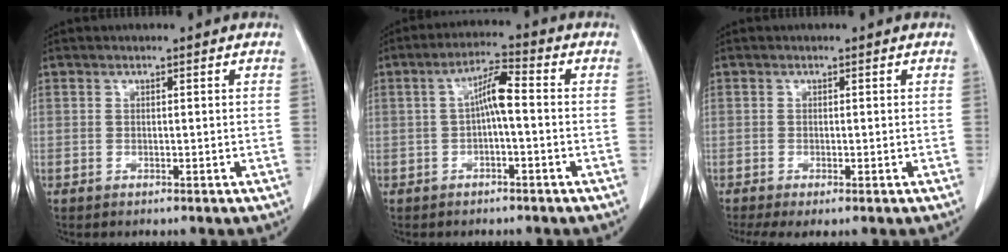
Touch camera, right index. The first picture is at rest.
{"total": 5.4, "force": [-0.3, 1.0, 5.3], "torque": [-0.100, 0.021, -0.007]}
{"total": 2.7, "force": [-1.5, 0.9, 2.1], "torque": [-0.043, -0.011, -0.028]}